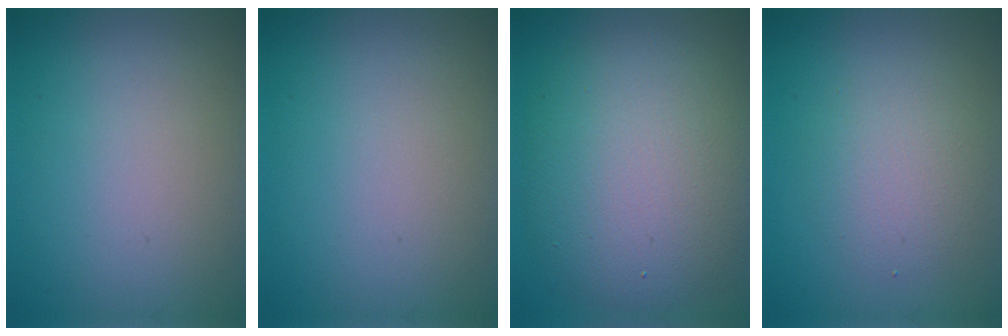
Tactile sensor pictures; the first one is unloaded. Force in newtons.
{"total": 0.0}
{"total": 9.4, "press": 9.4, "slide": 0.2}
{"total": 2.6, "press": 2.6, "slide": 0.2}